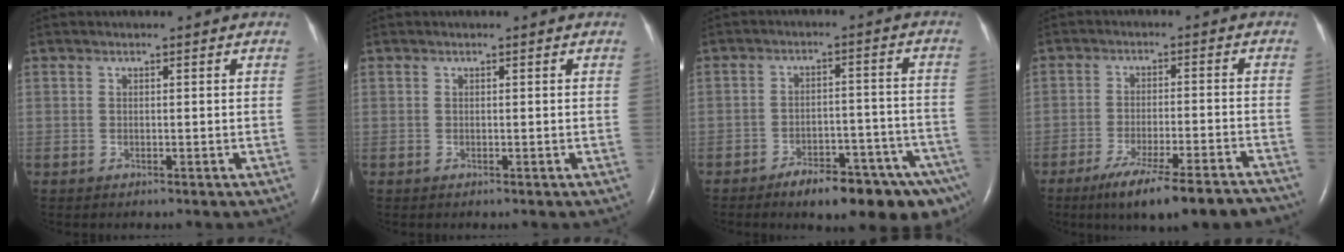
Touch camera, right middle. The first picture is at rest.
{"total": 0.0}
{"total": 14.5, "force": [-10.2, 4.1, 9.5], "torque": [-0.070, 0.031, -0.139]}
{"total": 15.5, "force": [-12.5, 1.3, 9.1], "torque": [-0.108, -0.015, -0.184]}